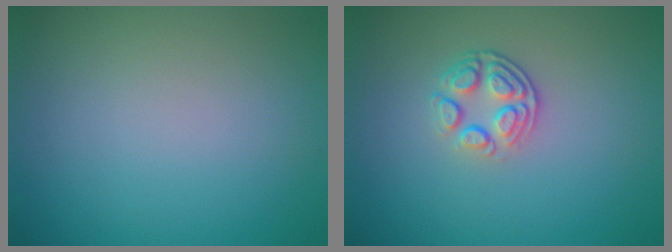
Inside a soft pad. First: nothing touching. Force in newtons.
{"total": 3.0, "press": 2.3, "slide": 1.9}